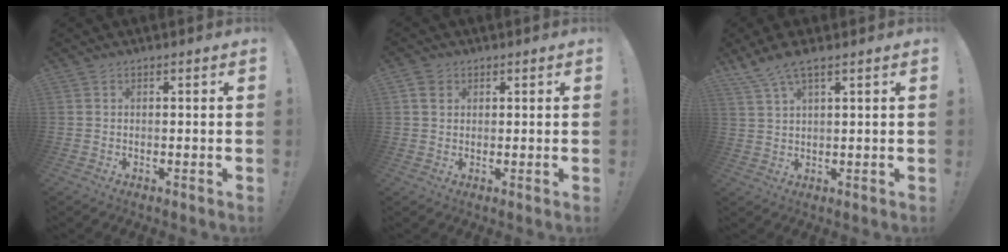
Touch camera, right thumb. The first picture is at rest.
{"total": 3.2, "force": [1.5, 2.7, 1.0], "torque": [-0.014, 0.000, 0.027]}
{"total": 5.4, "force": [4.0, 0.7, 3.5], "torque": [-0.081, -0.013, 0.075]}